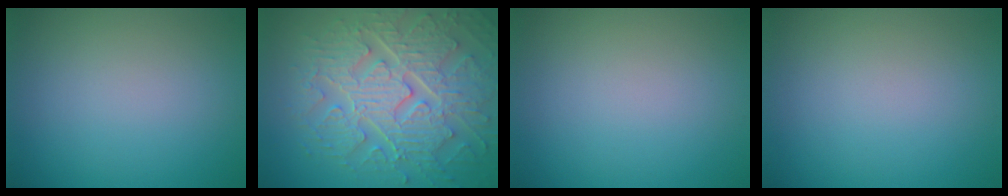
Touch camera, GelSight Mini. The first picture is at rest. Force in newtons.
{"total": 9.1, "press": 6.6, "slide": 6.2}
{"total": 0.0}
{"total": 0.0}